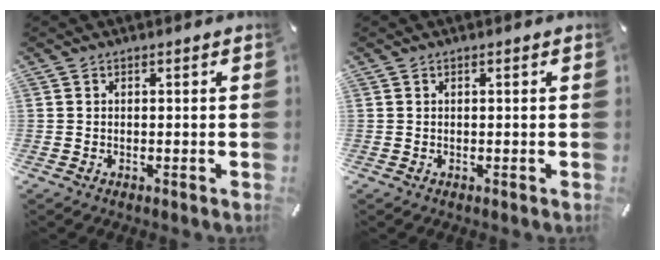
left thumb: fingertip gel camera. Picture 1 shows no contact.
{"total": 0.0}